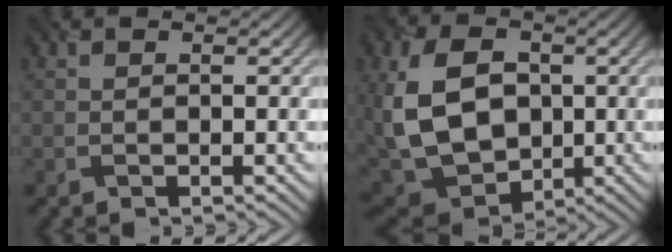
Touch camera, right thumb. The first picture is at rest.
{"total": 14.5, "force": [0.8, 10.4, 10.2], "torque": [-0.249, -0.006, 0.010]}